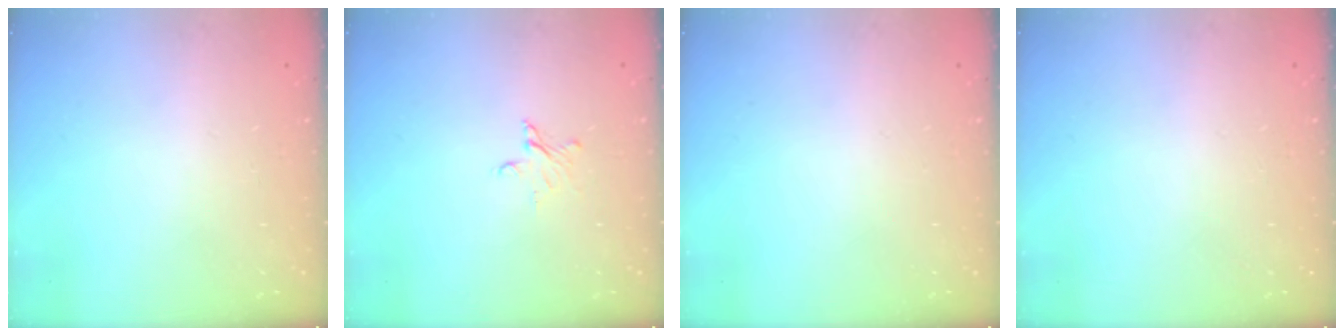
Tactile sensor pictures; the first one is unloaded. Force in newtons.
{"total": 3.2, "press": 3.2, "slide": 0.2}
{"total": 0.0}
{"total": 0.0}